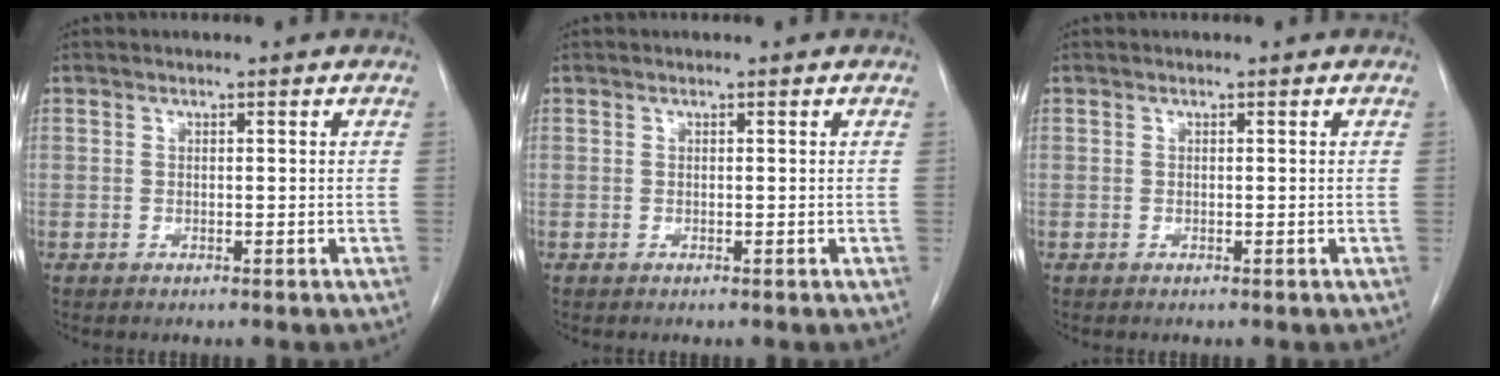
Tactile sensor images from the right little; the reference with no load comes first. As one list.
[{"total": 0.0}, {"total": 0.0}]